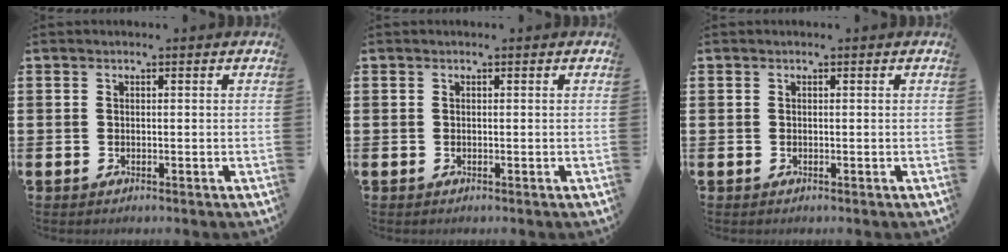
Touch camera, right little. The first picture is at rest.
{"total": 0.0}
{"total": 0.0}